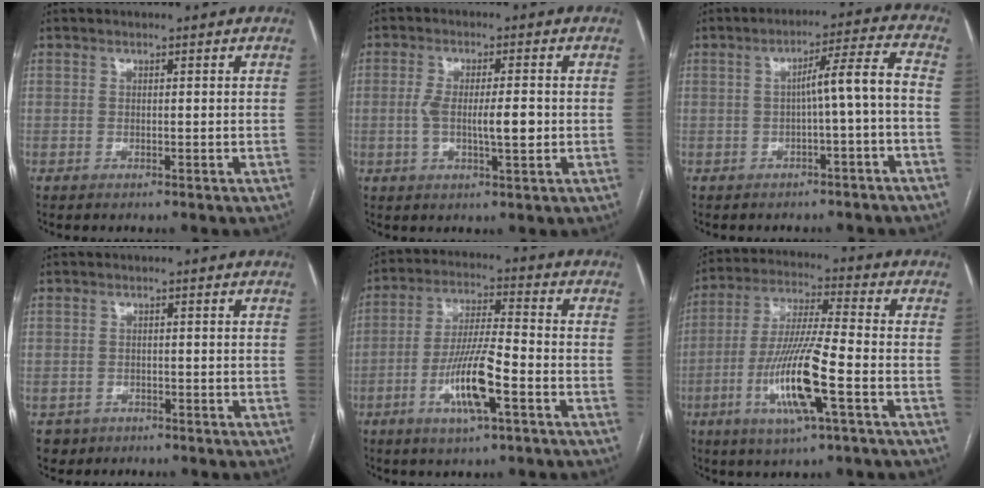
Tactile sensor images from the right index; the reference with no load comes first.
{"total": 6.4, "force": [-0.6, 1.3, 6.3], "torque": [-0.111, 0.002, -0.010]}
{"total": 6.2, "force": [-1.4, -0.3, 6.0], "torque": [-0.087, 0.023, -0.016]}
{"total": 2.6, "force": [-1.4, 2.2, -0.1], "torque": [0.001, 0.007, -0.022]}
{"total": 10.9, "force": [-4.2, 1.3, 10.0], "torque": [-0.192, -0.004, -0.076]}
{"total": 13.7, "force": [-4.5, 0.7, 12.9], "torque": [-0.260, -0.012, -0.086]}